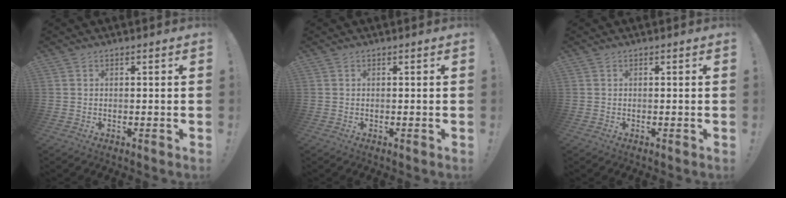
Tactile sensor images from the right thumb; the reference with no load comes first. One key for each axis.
{"total": 0.0}
{"total": 0.0}